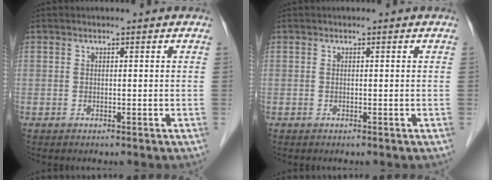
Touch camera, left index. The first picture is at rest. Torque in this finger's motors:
{"motor_torque": [-0.07, -0.06, 0.00, 0.00]}